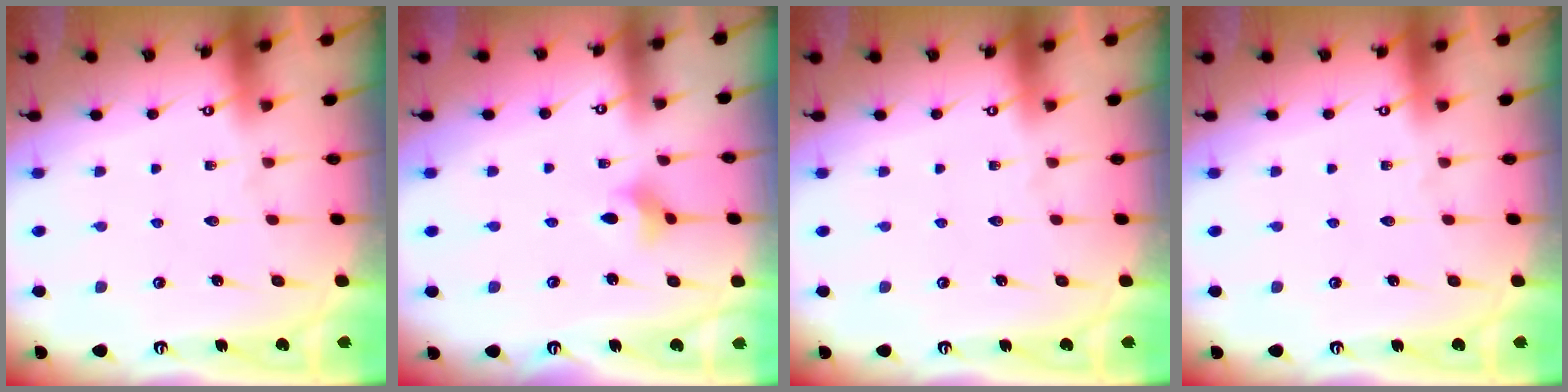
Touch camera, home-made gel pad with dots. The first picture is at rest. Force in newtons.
{"total": 2.6, "press": 2.6, "slide": 0.4}
{"total": 0.0}
{"total": 0.0}